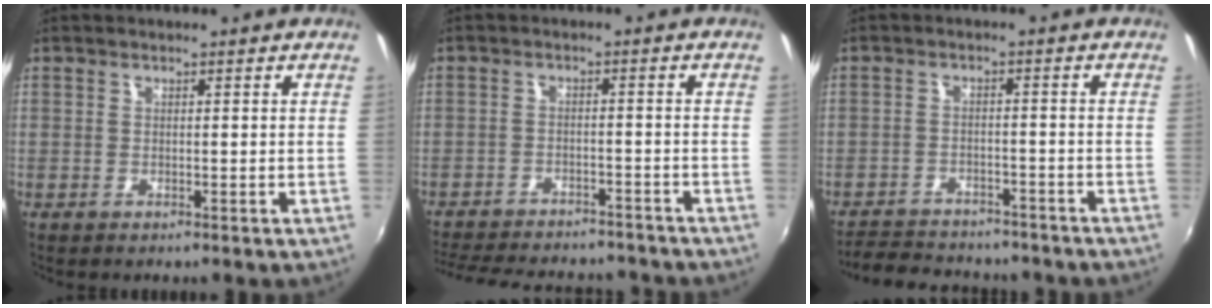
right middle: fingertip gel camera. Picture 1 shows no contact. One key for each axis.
{"total": 19.0, "fx": -16.4, "fy": 5.9, "fz": 7.5, "tx": -0.164, "ty": -0.008, "tz": -0.223}
{"total": 13.1, "fx": -11.4, "fy": 4.5, "fz": 4.8, "tx": -0.114, "ty": -0.003, "tz": -0.158}